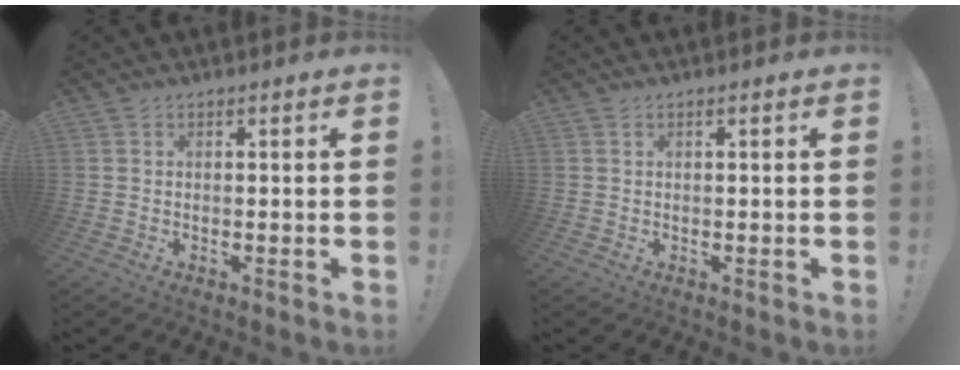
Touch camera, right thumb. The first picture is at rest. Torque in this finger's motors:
{"motor_torque": [-0.06, -0.18, 0.18, -0.06, 0.03]}